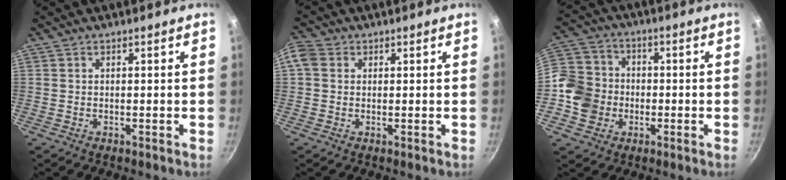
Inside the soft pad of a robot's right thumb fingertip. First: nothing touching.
{"total": 3.5, "force": [0.7, 2.9, 1.8], "torque": [-0.033, 0.006, 0.002]}
{"total": 11.0, "force": [-2.2, 9.7, 4.6], "torque": [-0.061, 0.029, -0.056]}